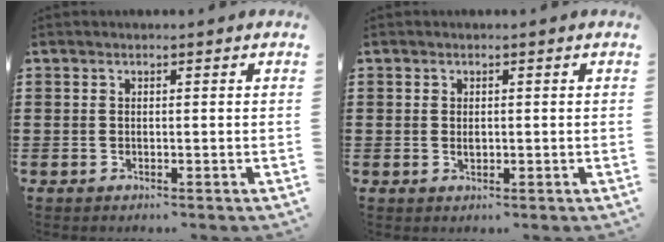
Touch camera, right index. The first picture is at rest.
{"total": 0.9, "force": [0.1, 0.4, 0.7], "torque": [-0.015, 0.003, 0.002]}